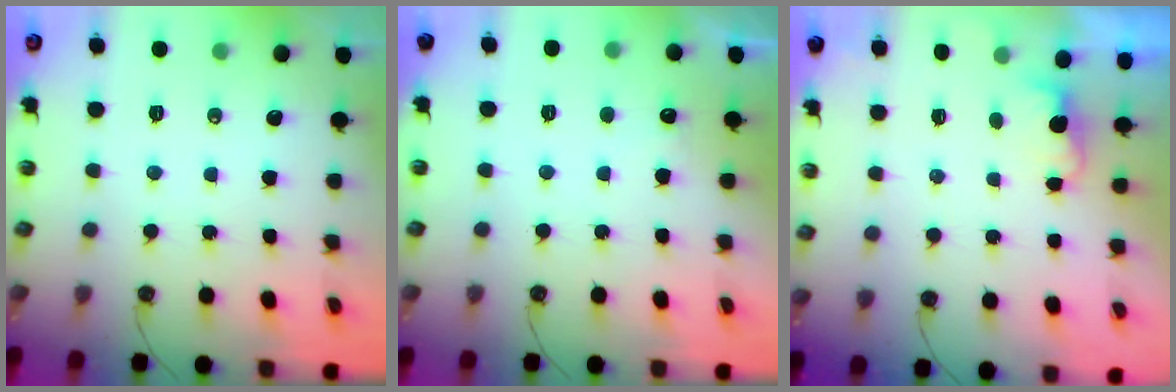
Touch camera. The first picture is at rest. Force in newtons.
{"total": 3.2, "press": 3.0, "slide": 1.1}
{"total": 1.3, "press": 1.1, "slide": 0.8}